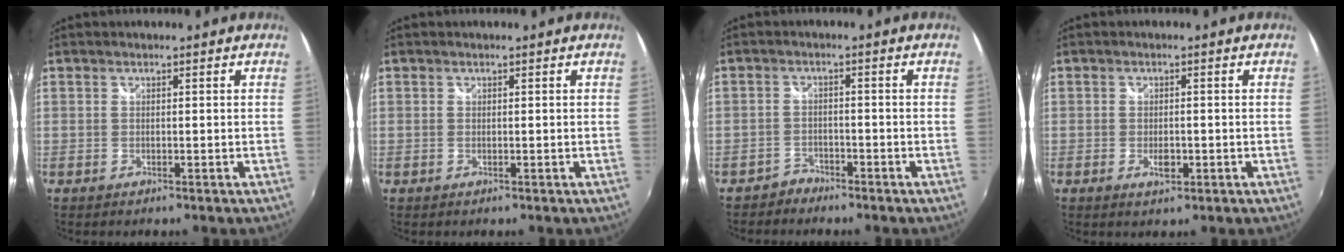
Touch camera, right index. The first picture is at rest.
{"total": 0.0}
{"total": 2.8, "force": [-2.4, 1.4, -0.3], "torque": [-0.001, 0.006, -0.048]}
{"total": 2.5, "force": [-0.9, 1.2, 2.0], "torque": [-0.036, -0.002, -0.013]}